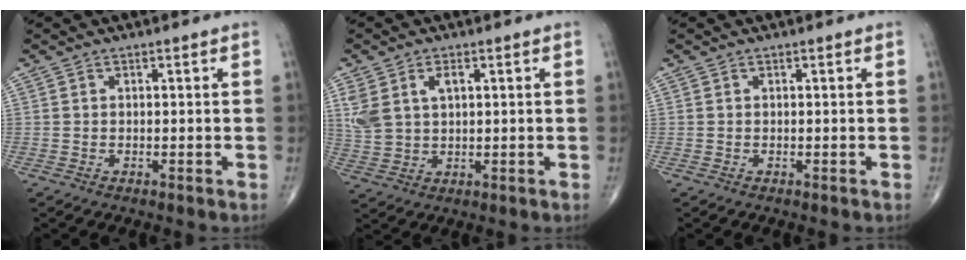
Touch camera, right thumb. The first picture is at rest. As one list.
[{"total": 7.1, "force": [2.3, 4.3, 5.1], "torque": [-0.111, 0.004, 0.055]}, {"total": 0.0}]